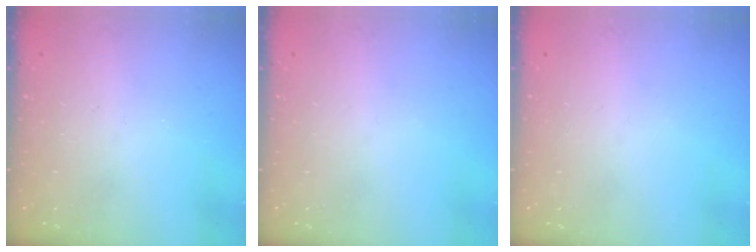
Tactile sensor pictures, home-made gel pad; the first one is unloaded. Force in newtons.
{"total": 0.0}
{"total": 0.0}